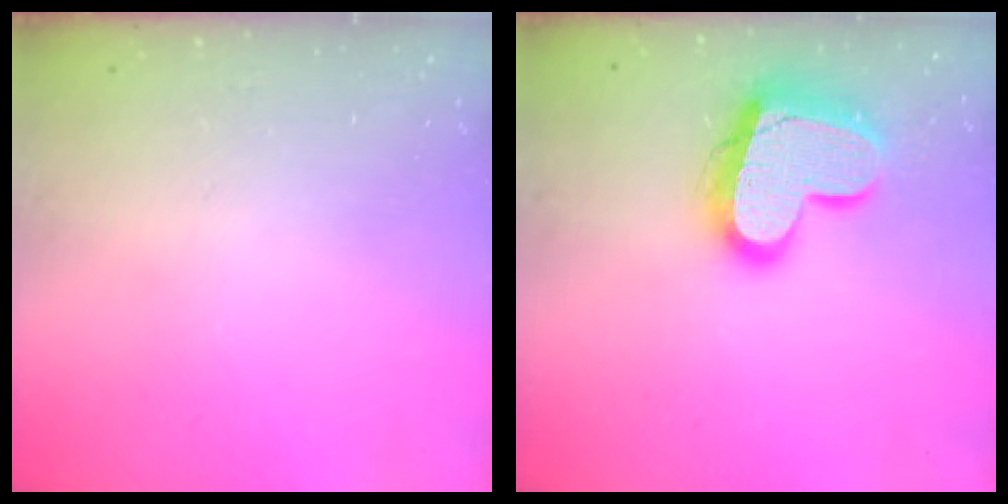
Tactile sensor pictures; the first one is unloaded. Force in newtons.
{"total": 18.1, "press": 18.1, "slide": 1.6}